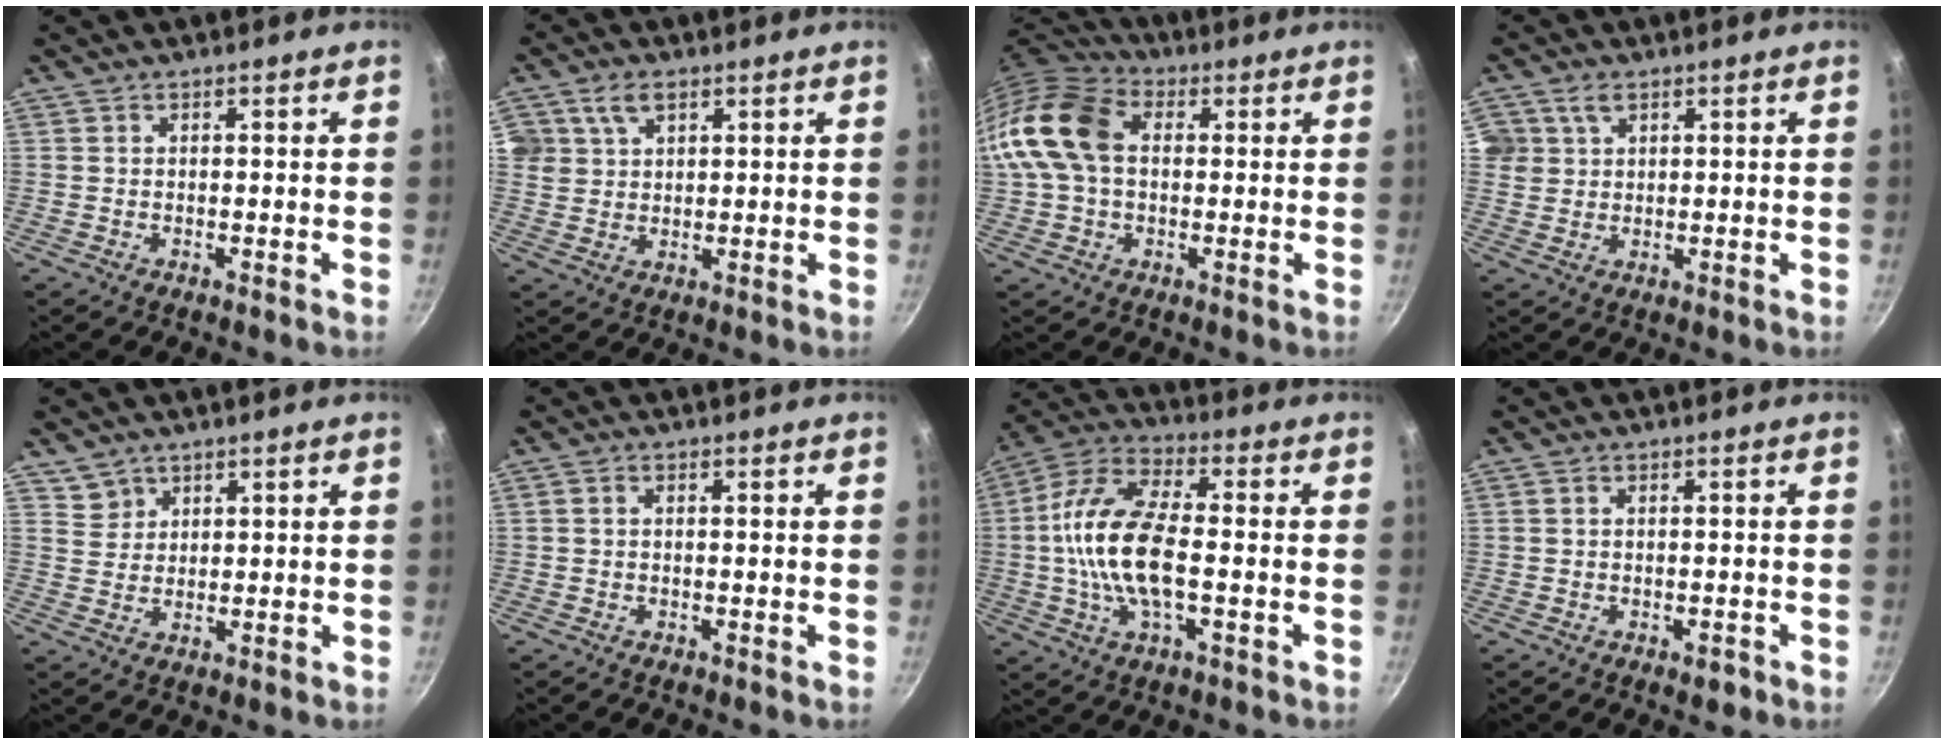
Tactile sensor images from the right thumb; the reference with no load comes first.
{"total": 5.3, "force": [2.7, 3.6, 2.8], "torque": [-0.035, -0.004, 0.053]}
{"total": 15.2, "force": [1.5, 10.8, 10.6], "torque": [-0.192, 0.029, 0.009]}
{"total": 3.9, "force": [1.9, 2.9, 1.7], "torque": [-0.016, 0.001, 0.038]}
{"total": 3.3, "force": [2.2, 2.4, 0.0], "torque": [0.020, 0.001, 0.044]}
{"total": 0.8, "force": [-0.1, 0.5, 0.6], "torque": [-0.012, 0.006, -0.002]}
{"total": 16.3, "force": [-1.2, 7.3, 14.5], "torque": [-0.278, 0.032, -0.041]}
{"total": 2.4, "force": [-1.2, 1.2, 1.6], "torque": [-0.023, 0.010, -0.014]}